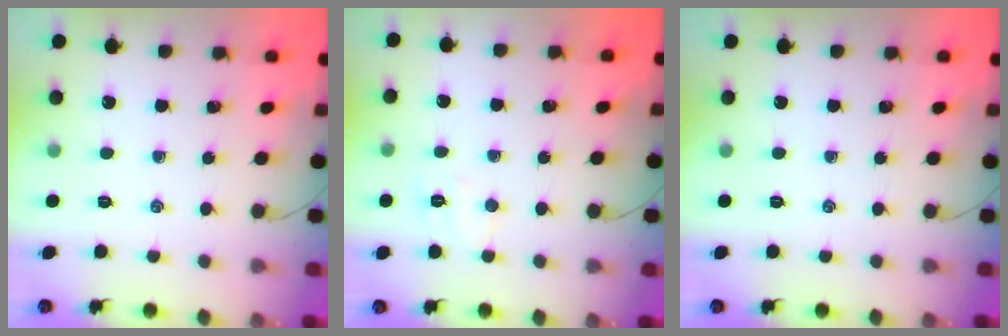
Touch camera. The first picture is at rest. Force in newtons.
{"total": 4.0, "press": 3.9, "slide": 0.7}
{"total": 0.0}